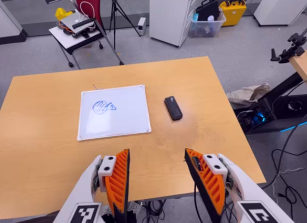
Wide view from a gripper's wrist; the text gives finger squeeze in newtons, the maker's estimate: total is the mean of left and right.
{"total": 0.0}